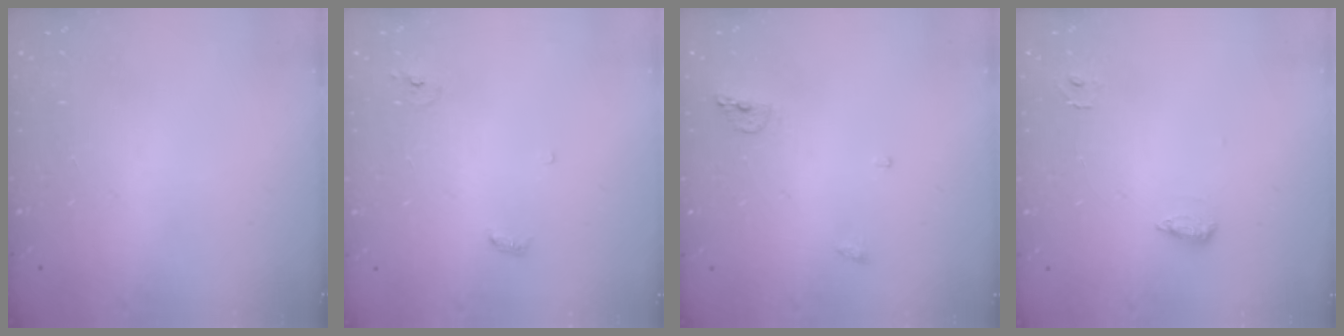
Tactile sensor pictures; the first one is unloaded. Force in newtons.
{"total": 3.4, "press": 3.4, "slide": 0.2}
{"total": 5.7, "press": 5.6, "slide": 1.2}
{"total": 6.2, "press": 6.0, "slide": 1.2}